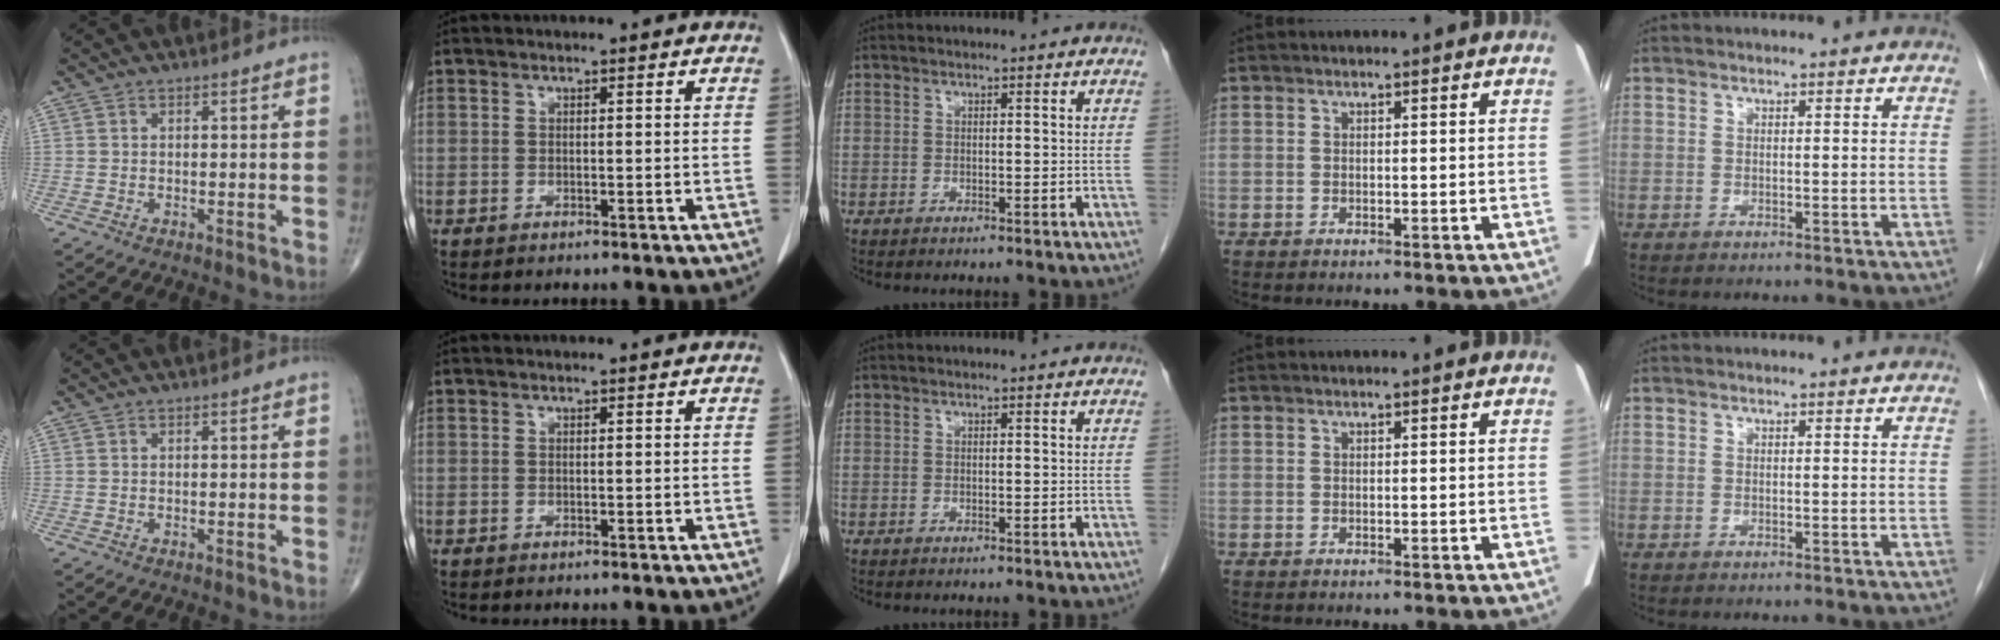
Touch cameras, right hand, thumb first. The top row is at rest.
{}